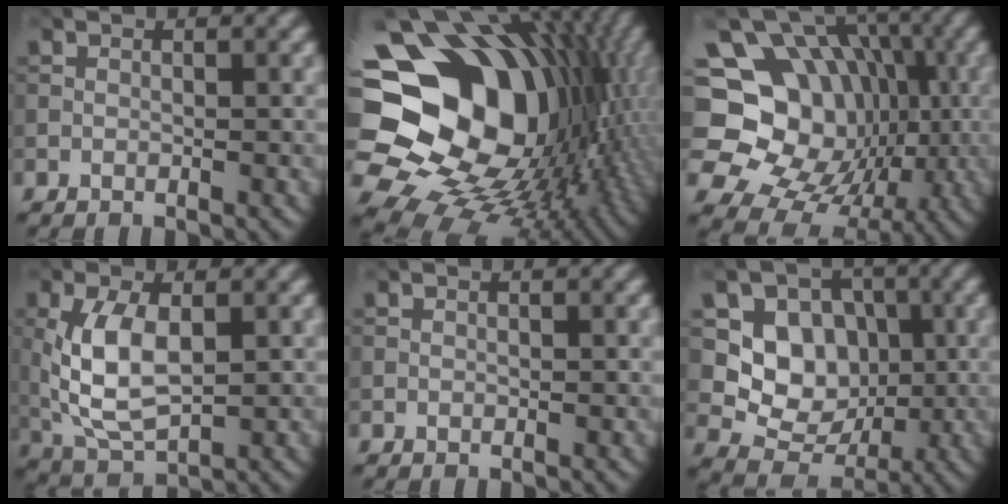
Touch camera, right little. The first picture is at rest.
{"total": 21.1, "force": [0.3, 16.7, 12.9], "torque": [-0.227, -0.020, 0.028]}
{"total": 17.4, "force": [-0.4, 15.0, 8.9], "torque": [-0.164, 0.024, -0.010]}
{"total": 6.4, "force": [0.5, 3.4, 5.5], "torque": [-0.125, -0.002, 0.016]}
{"total": 0.0}
{"total": 6.8, "force": [0.7, 5.8, 3.4], "torque": [-0.045, -0.007, 0.000]}